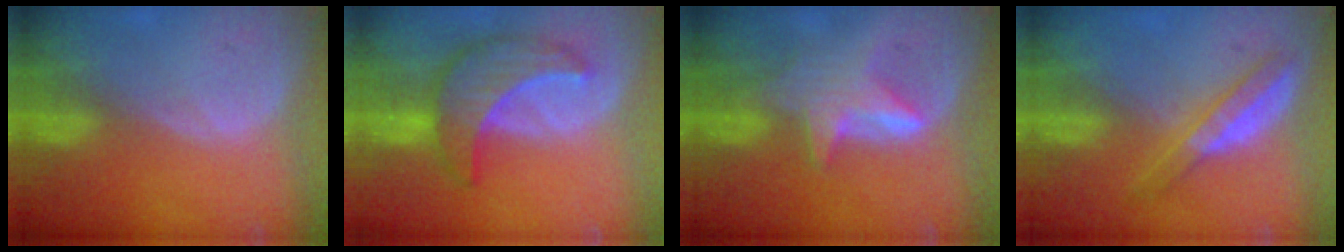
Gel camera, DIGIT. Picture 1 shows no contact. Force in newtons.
{"total": 8.5, "press": 8.4, "slide": 0.5}
{"total": 5.8, "press": 5.8, "slide": 0.8}
{"total": 4.8, "press": 4.7, "slide": 1.0}